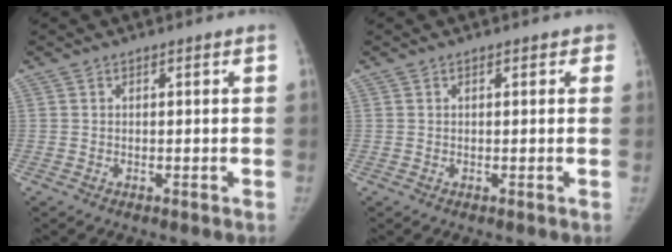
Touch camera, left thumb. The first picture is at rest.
{"total": 1.3, "force": [0.6, 0.7, 0.8], "torque": [0.005, 0.002, 0.000]}